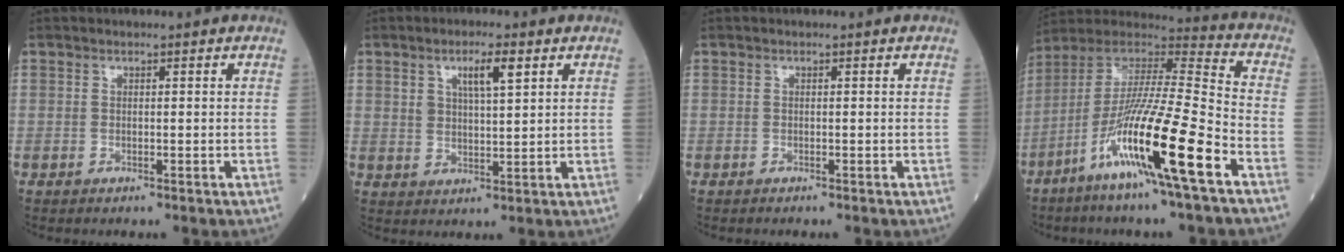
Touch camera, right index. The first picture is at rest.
{"total": 5.0, "force": [2.6, 1.2, 4.1], "torque": [-0.076, 0.004, 0.049]}
{"total": 0.0}
{"total": 19.2, "force": [-8.9, -0.4, 17.1], "torque": [-0.344, -0.037, -0.172]}